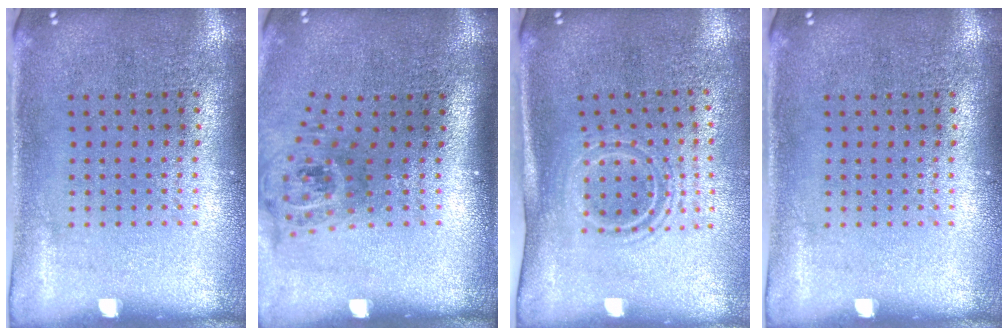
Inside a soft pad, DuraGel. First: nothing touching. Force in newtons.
{"total": 1.9, "press": 1.4, "slide": 1.3}
{"total": 1.6, "press": 1.1, "slide": 1.2}
{"total": 0.0}